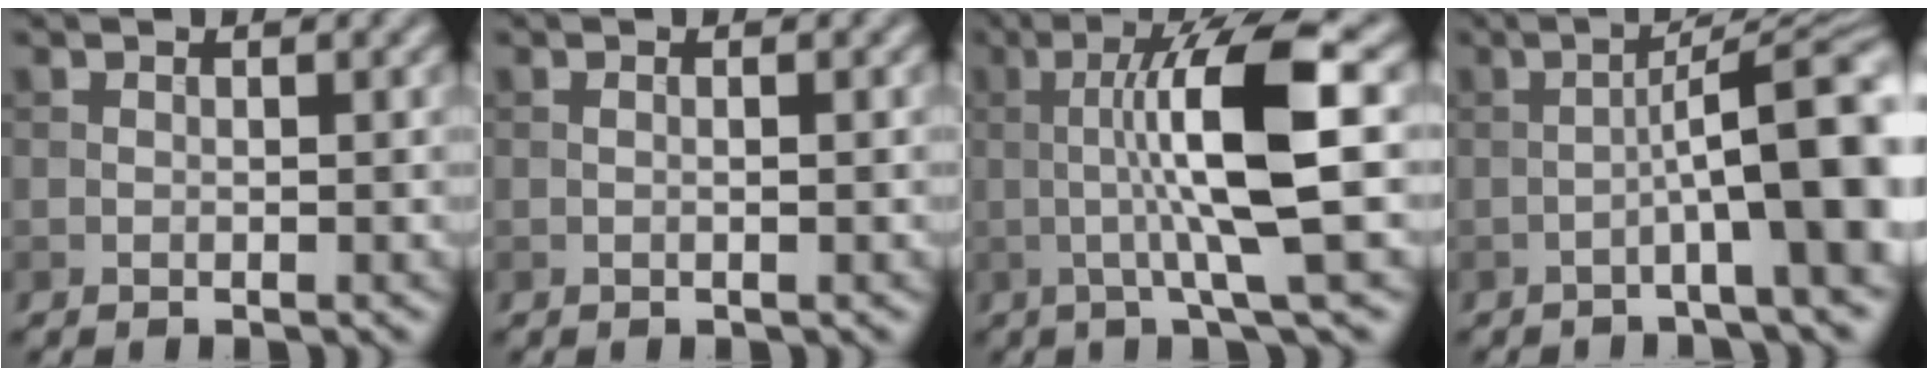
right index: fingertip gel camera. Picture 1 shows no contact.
{"total": 0.9, "force": [0.0, 0.2, 0.9], "torque": [-0.013, -0.002, -0.001]}
{"total": 9.3, "force": [0.0, 1.4, 9.2], "torque": [-0.141, 0.006, 0.001]}
{"total": 8.6, "force": [-1.9, 1.1, 8.3], "torque": [-0.116, 0.028, -0.037]}